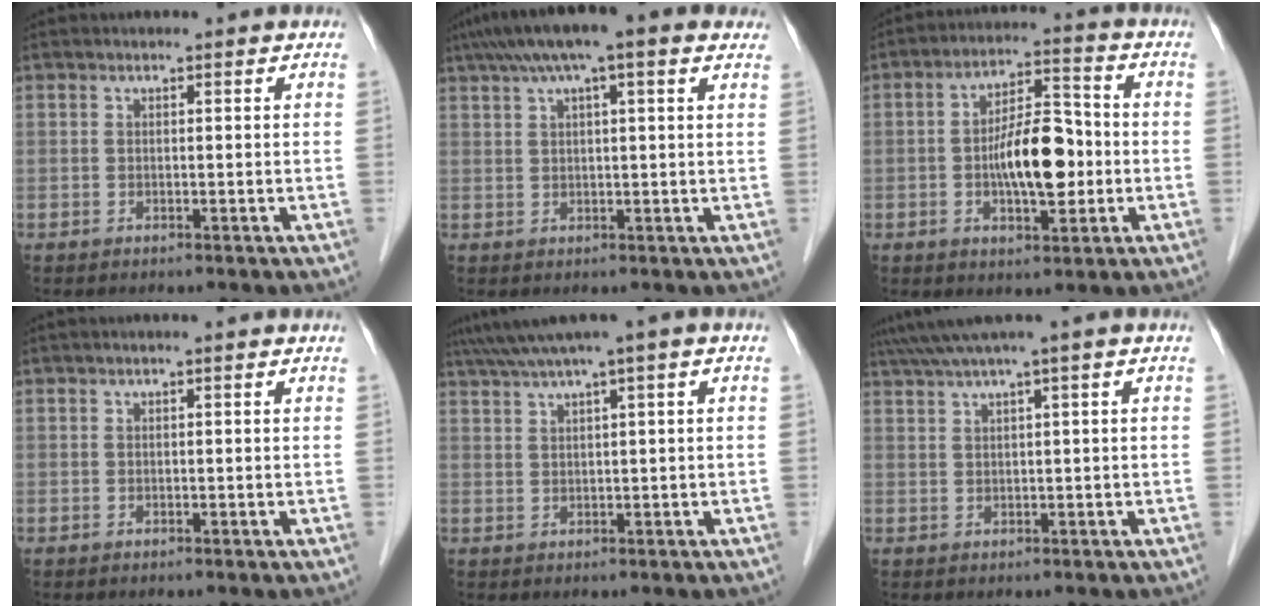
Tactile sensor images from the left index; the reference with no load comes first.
{"total": 11.8, "force": [7.5, 1.8, 8.9], "torque": [-0.143, 0.051, 0.108]}
{"total": 10.0, "force": [-1.4, 3.6, 9.2], "torque": [-0.168, 0.015, -0.023]}
{"total": 0.0}
{"total": 5.8, "force": [3.3, -0.6, 4.8], "torque": [-0.090, 0.033, 0.059]}
{"total": 4.5, "force": [2.6, -0.8, 3.6], "torque": [-0.076, 0.026, 0.052]}